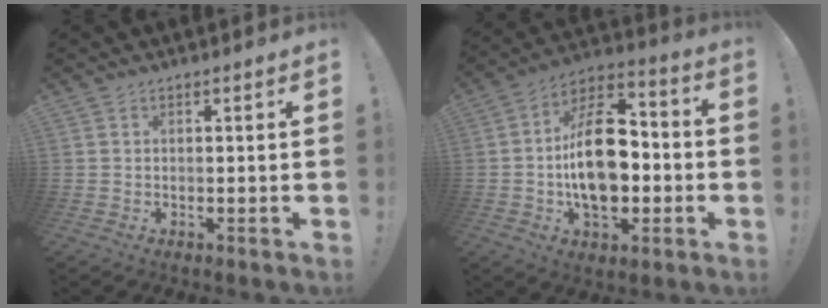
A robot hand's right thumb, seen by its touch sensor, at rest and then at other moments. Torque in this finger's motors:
{"motor_torque": [0.59, 0.64, 1.42, -0.24, 0.40]}